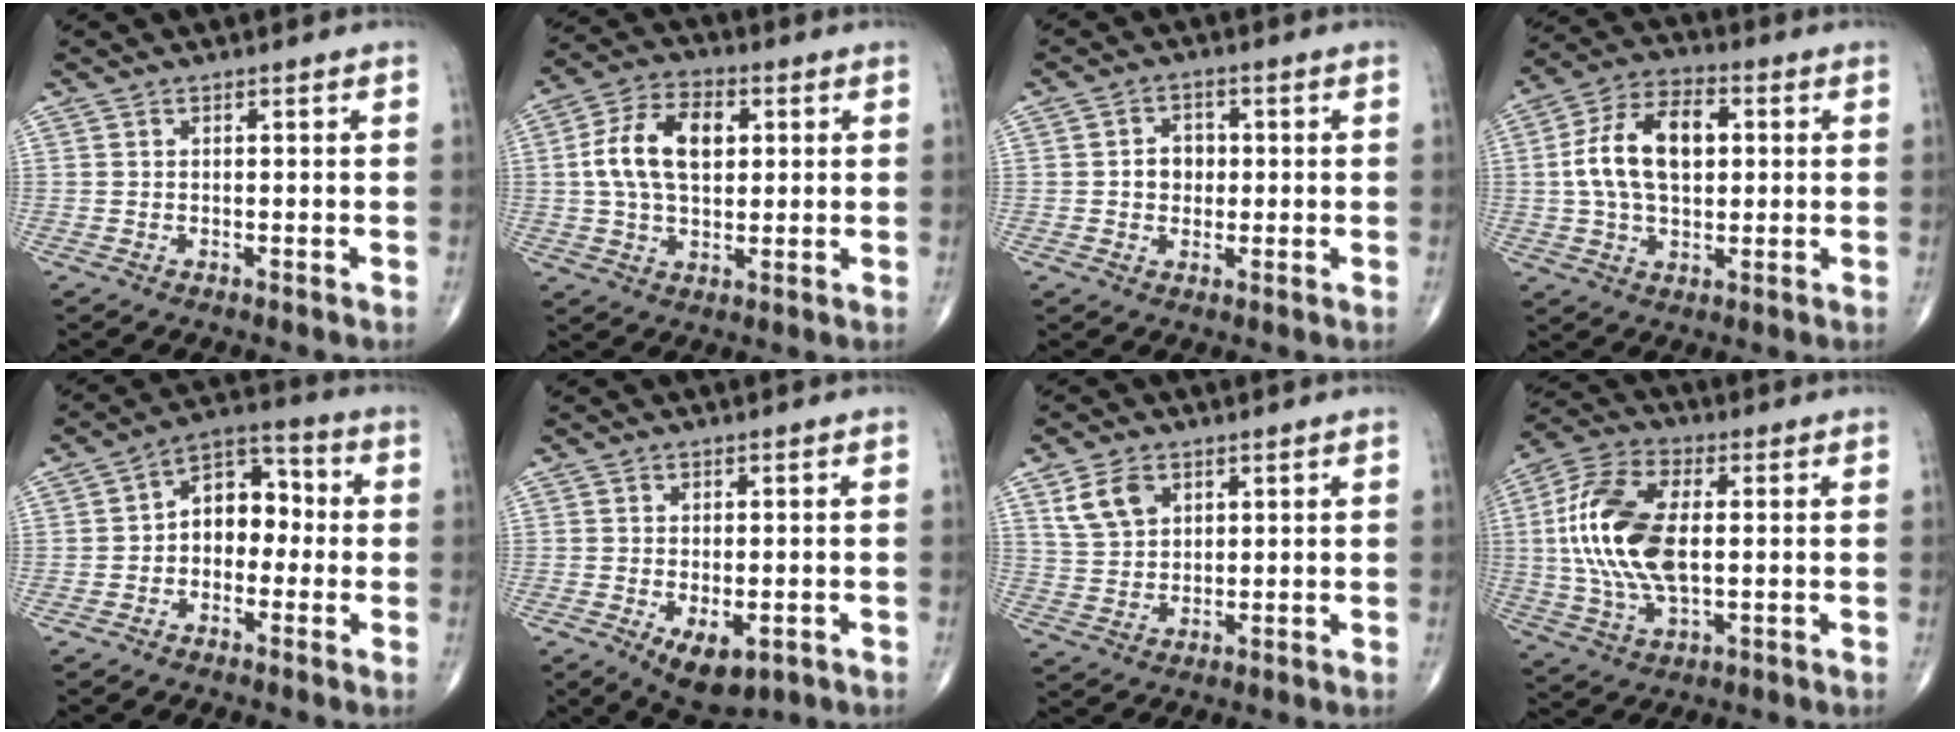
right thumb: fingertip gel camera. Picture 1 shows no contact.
{"total": 12.5, "force": [2.0, 7.6, 9.7], "torque": [-0.169, 0.013, 0.031]}
{"total": 4.4, "force": [0.1, 3.7, 2.4], "torque": [-0.017, 0.008, -0.003]}
{"total": 14.2, "force": [1.6, 8.5, 11.3], "torque": [-0.195, 0.021, 0.024]}
{"total": 9.5, "force": [-0.5, 6.6, 6.7], "torque": [-0.066, 0.040, -0.025]}
{"total": 7.0, "force": [-2.5, 3.7, 5.4], "torque": [-0.079, -0.009, -0.028]}
{"total": 6.8, "force": [3.2, 4.6, 3.8], "torque": [-0.058, -0.010, 0.068]}
{"total": 17.5, "force": [1.1, 8.9, 15.0], "torque": [-0.321, 0.006, 0.019]}